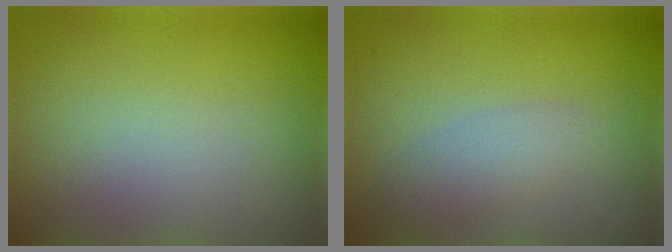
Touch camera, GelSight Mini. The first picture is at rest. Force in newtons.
{"total": 2.3, "press": 2.3, "slide": 0.1}